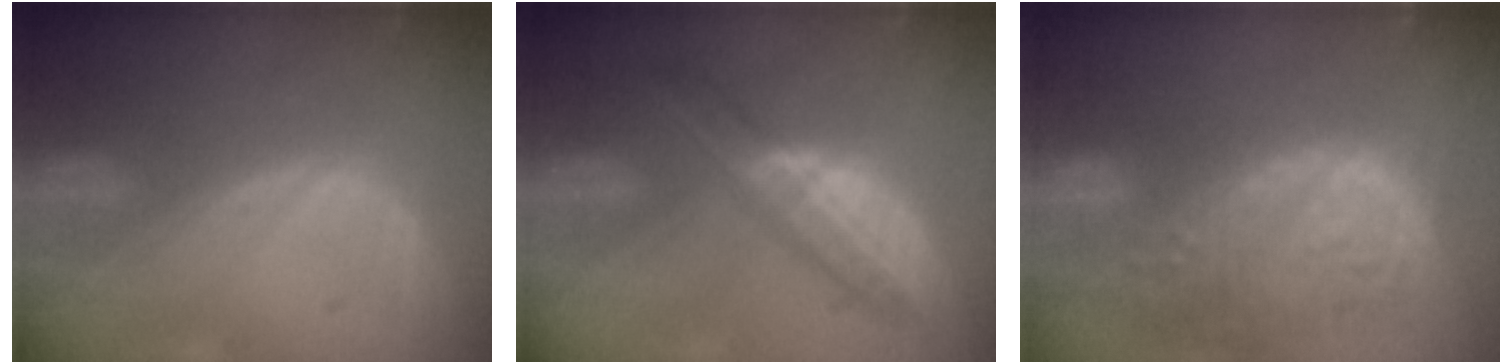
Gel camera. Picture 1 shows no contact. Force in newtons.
{"total": 6.4, "press": 6.4, "slide": 0.1}
{"total": 15.0, "press": 12.4, "slide": 8.4}